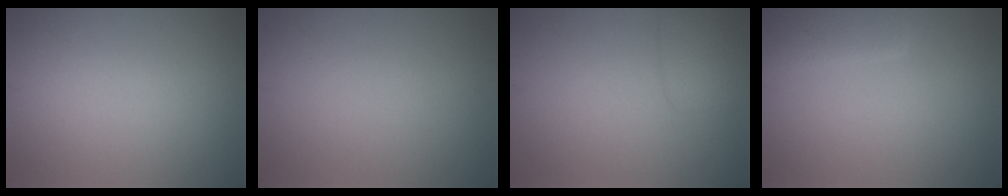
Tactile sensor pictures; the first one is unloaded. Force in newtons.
{"total": 0.0}
{"total": 2.2, "press": 2.2, "slide": 0.2}
{"total": 2.5, "press": 2.5, "slide": 0.3}